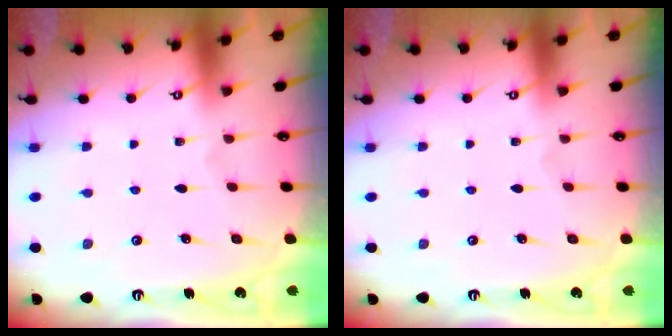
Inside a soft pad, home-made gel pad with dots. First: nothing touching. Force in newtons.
{"total": 0.0}